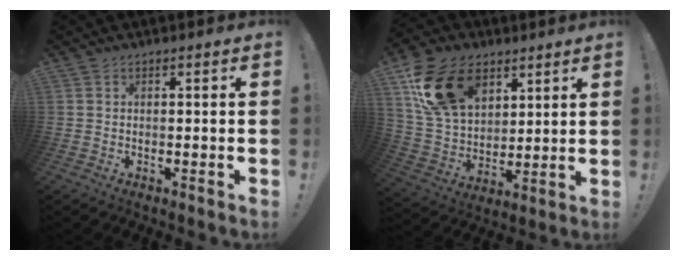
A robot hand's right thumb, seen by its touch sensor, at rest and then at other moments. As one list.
[{"total": 20.8, "force": [9.6, 14.2, 11.9], "torque": [-0.220, -0.036, 0.185]}]